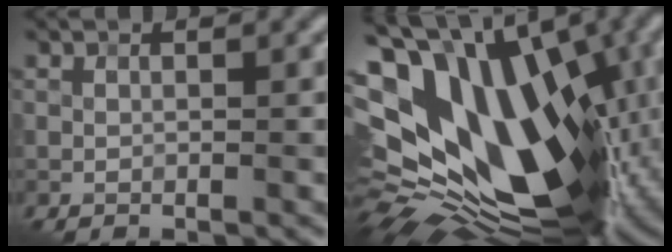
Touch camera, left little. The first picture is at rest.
{"total": 20.7, "force": [2.1, 12.2, 16.6], "torque": [-0.277, -0.033, 0.073]}